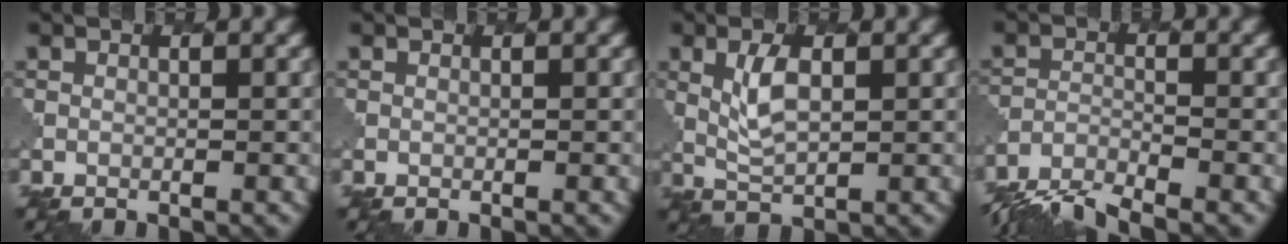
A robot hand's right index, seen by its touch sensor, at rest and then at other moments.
{"total": 0.0}
{"total": 3.1, "force": [1.3, 1.2, 2.6], "torque": [-0.058, 0.000, 0.027]}
{"total": 5.8, "force": [-5.4, 1.0, 1.9], "torque": [-0.042, -0.009, -0.100]}